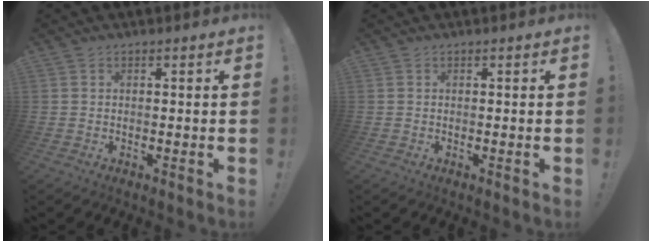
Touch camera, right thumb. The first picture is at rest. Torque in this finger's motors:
{"motor_torque": [-0.02, -0.10, 0.15, -0.06, 0.07]}